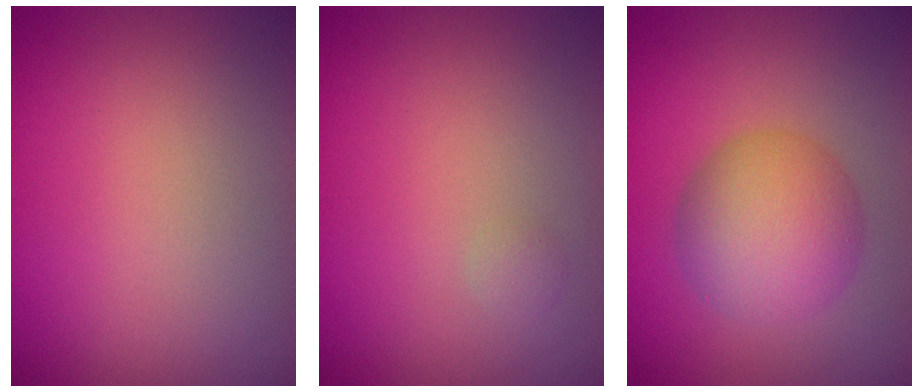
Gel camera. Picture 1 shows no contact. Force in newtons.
{"total": 0.5, "press": 0.5, "slide": 0.0}
{"total": 5.7, "press": 5.7, "slide": 0.2}